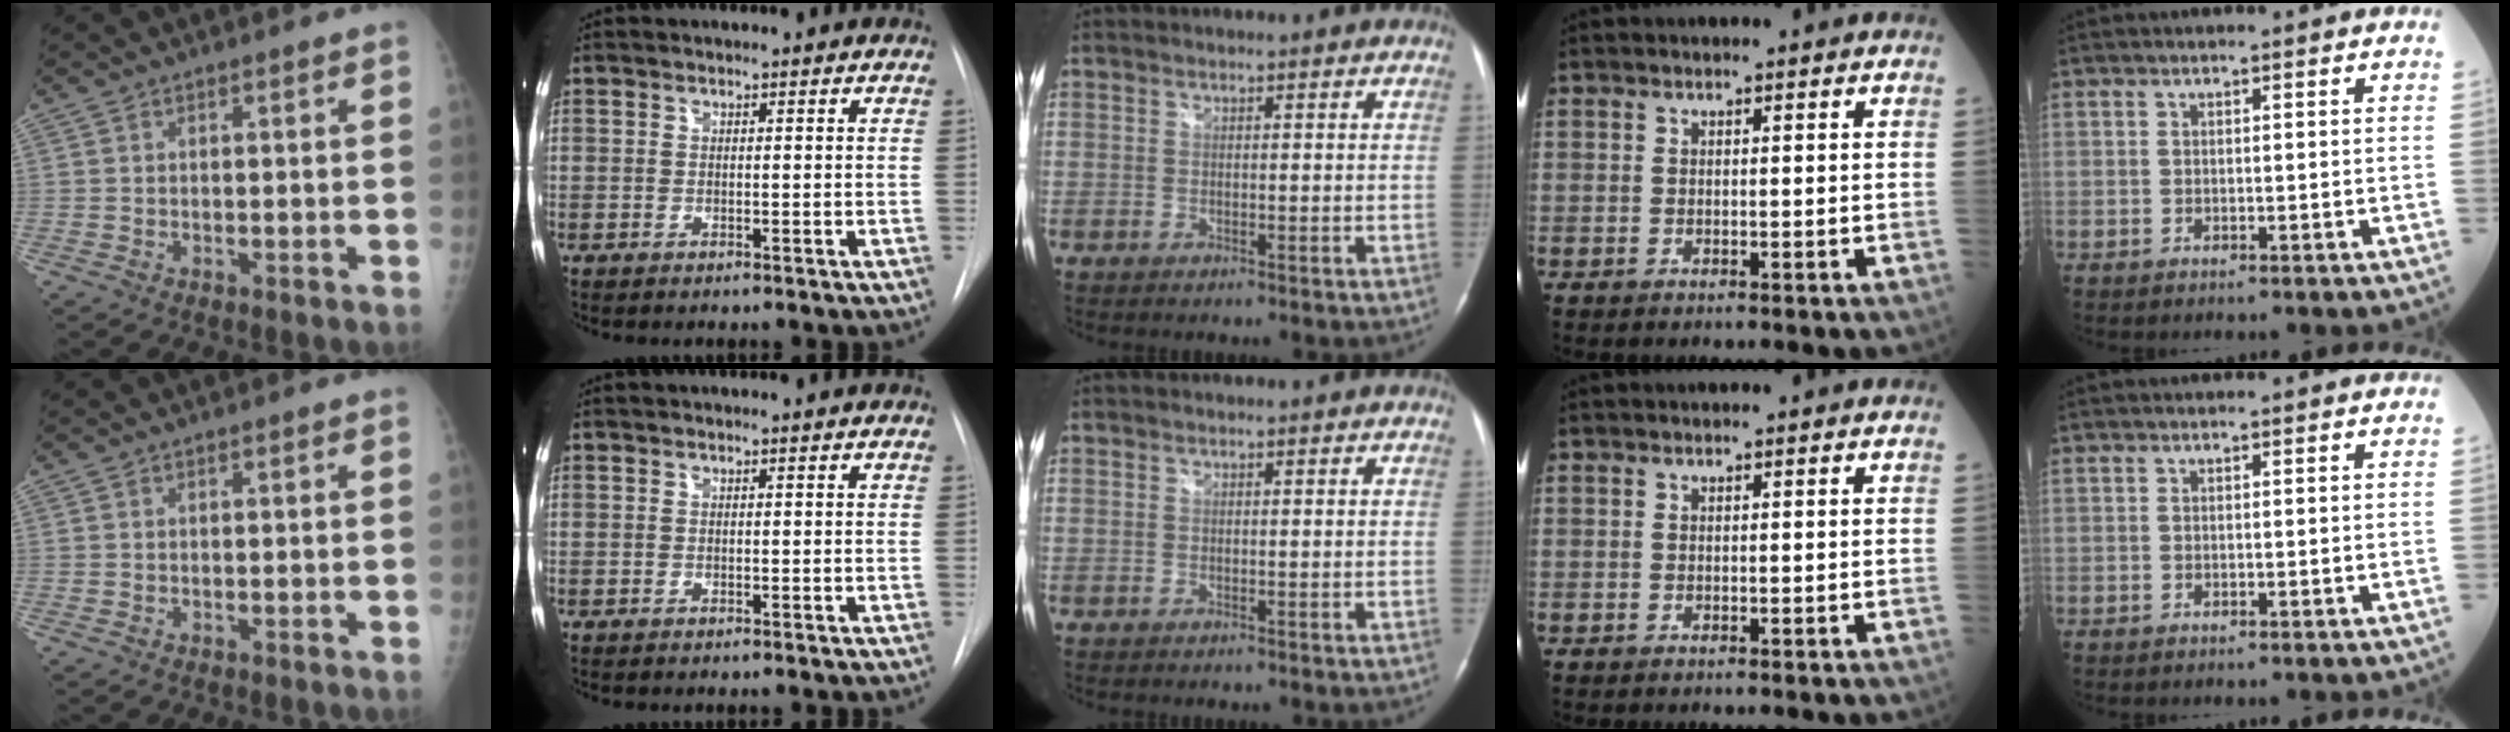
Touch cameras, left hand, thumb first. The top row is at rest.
{}